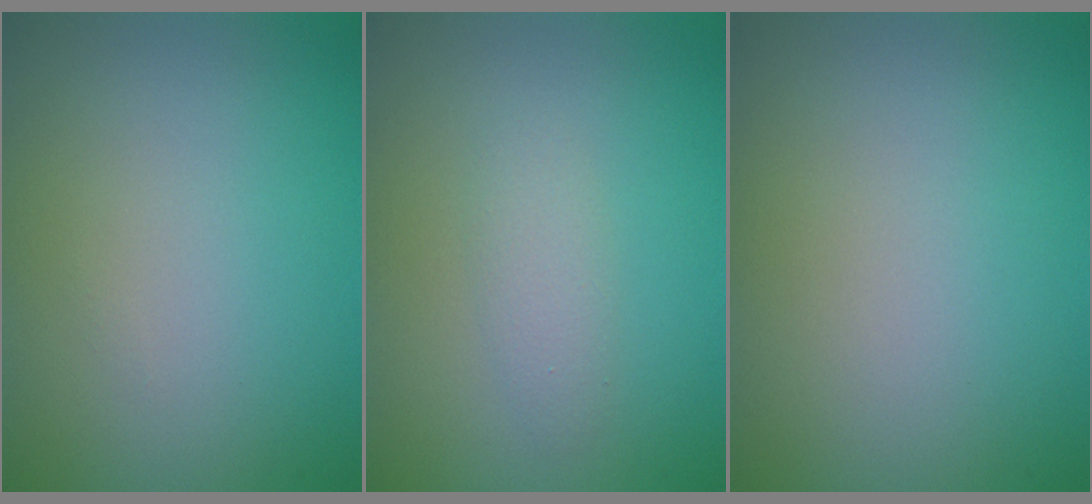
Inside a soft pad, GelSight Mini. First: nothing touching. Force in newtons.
{"total": 1.6, "press": 1.6, "slide": 0.1}
{"total": 0.0}